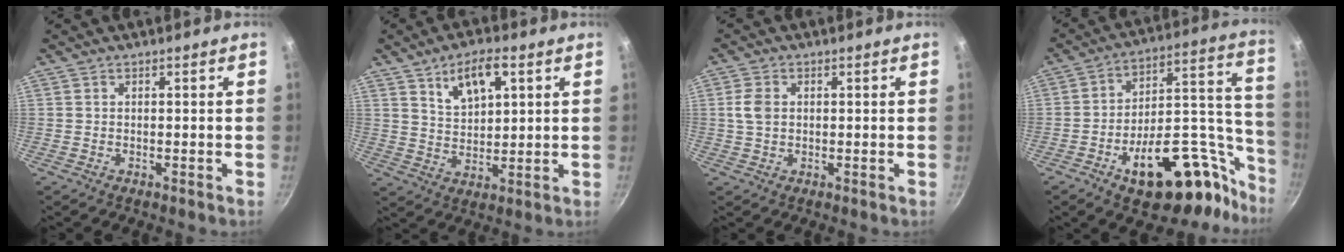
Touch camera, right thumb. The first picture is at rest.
{"total": 9.2, "force": [4.3, 4.6, 6.7], "torque": [-0.100, -0.013, 0.083]}
{"total": 3.8, "force": [0.5, 2.7, 2.6], "torque": [-0.051, 0.004, 0.008]}
{"total": 28.1, "force": [-15.1, 13.6, 19.4], "torque": [-0.199, 0.116, -0.212]}